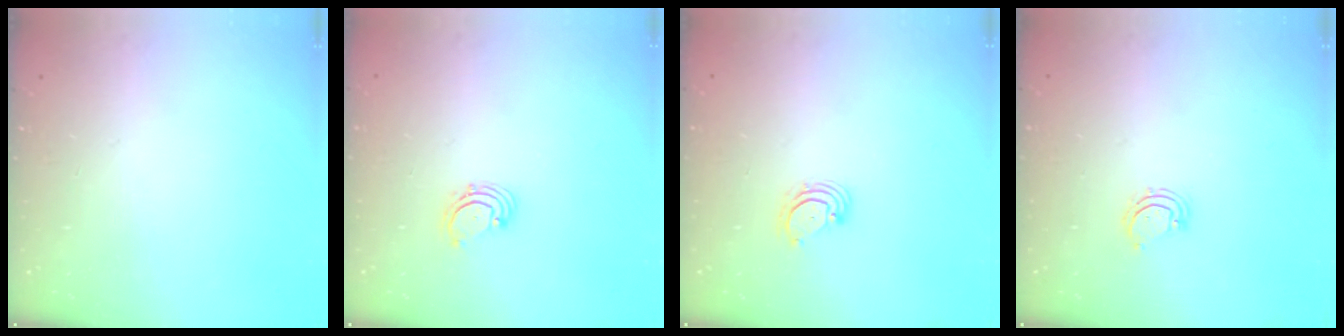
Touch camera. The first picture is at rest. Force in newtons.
{"total": 1.9, "press": 1.8, "slide": 0.2}
{"total": 2.9, "press": 2.9, "slide": 0.4}
{"total": 3.7, "press": 3.6, "slide": 0.5}